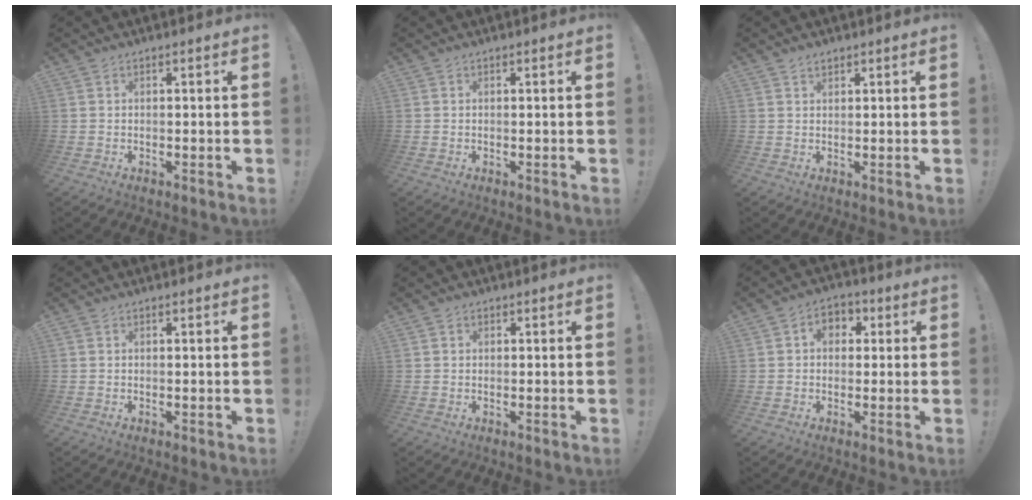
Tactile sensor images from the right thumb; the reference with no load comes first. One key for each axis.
{"total": 0.0}
{"total": 1.6, "fx": 1.3, "fy": 0.7, "fz": 0.5, "tx": 0.001, "ty": -0.009, "tz": 0.023}
{"total": 0.0}
{"total": 0.8, "fx": 0.3, "fy": 0.7, "fz": 0.1, "tx": 0.006, "ty": -0.001, "tz": 0.004}
{"total": 5.8, "fx": 1.0, "fy": 4.7, "fz": 3.2, "tx": -0.042, "ty": 0.006, "tz": 0.017}